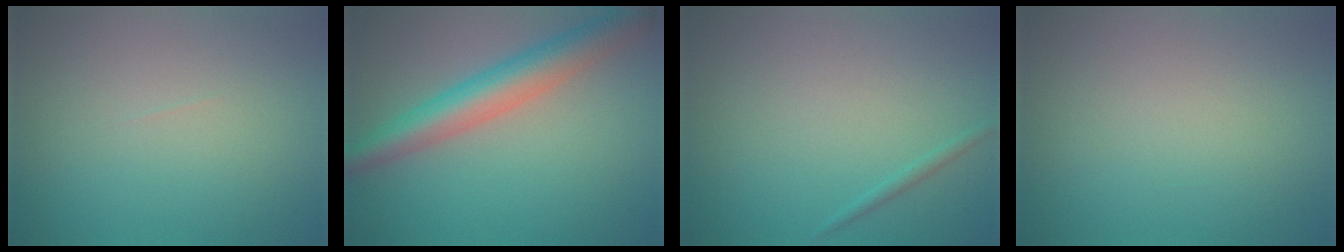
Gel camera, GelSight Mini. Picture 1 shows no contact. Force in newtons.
{"total": 5.6, "press": 5.6, "slide": 0.1}
{"total": 0.6, "press": 0.6, "slide": 0.1}
{"total": 0.0}